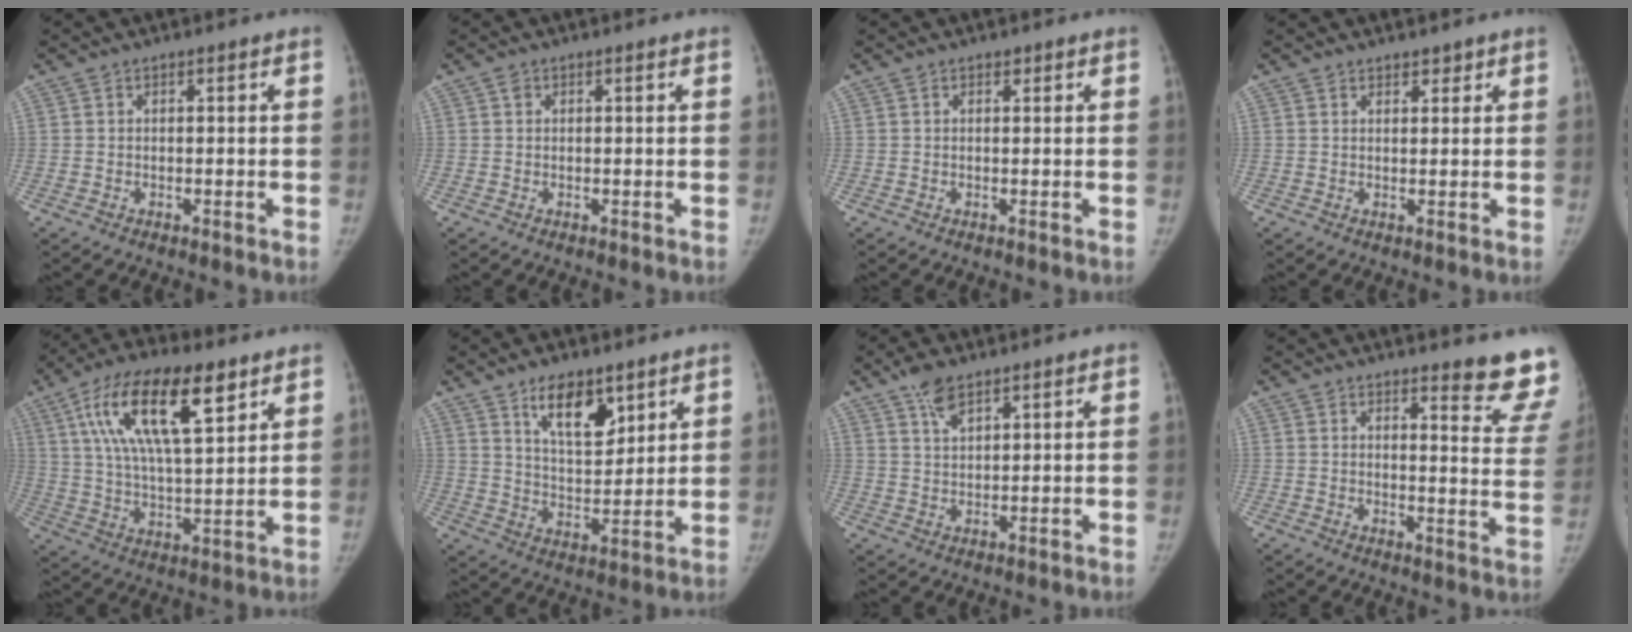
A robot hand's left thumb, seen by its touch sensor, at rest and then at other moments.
{"total": 1.1, "force": [0.6, 0.8, 0.5], "torque": [-0.003, -0.002, 0.007]}
{"total": 0.7, "force": [0.5, 0.5, 0.1], "torque": [0.010, -0.008, 0.003]}
{"total": 1.7, "force": [1.4, 0.9, 0.1], "torque": [0.020, -0.014, 0.017]}
{"total": 19.4, "force": [9.1, 7.4, 15.5], "torque": [-0.258, -0.021, 0.160]}
{"total": 10.7, "force": [6.5, 5.1, 6.7], "torque": [-0.079, -0.054, 0.117]}
{"total": 5.0, "force": [3.5, 2.1, 2.9], "torque": [-0.046, -0.012, 0.068]}
{"total": 11.7, "force": [10.7, 1.2, 4.7], "torque": [-0.030, -0.113, 0.107]}